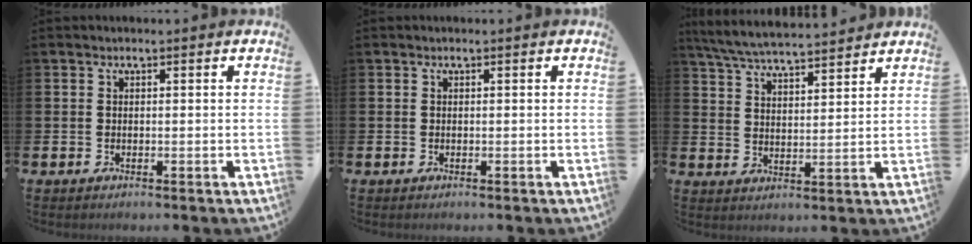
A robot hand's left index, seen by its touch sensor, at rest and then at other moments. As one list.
[{"total": 0.0}, {"total": 6.3, "force": [6.1, 0.5, 1.4], "torque": [-0.052, -0.031, 0.109]}]